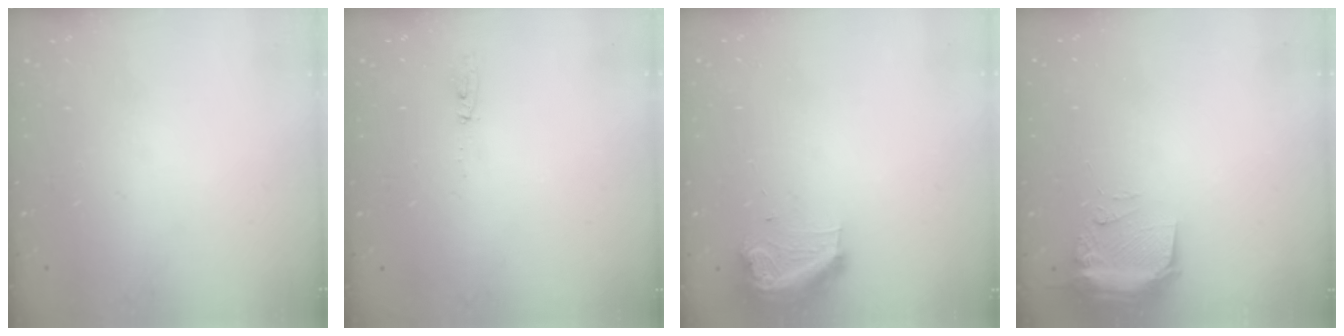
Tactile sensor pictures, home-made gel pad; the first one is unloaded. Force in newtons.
{"total": 16.2, "press": 5.8, "slide": 15.1}
{"total": 9.8, "press": 9.8, "slide": 0.5}
{"total": 11.4, "press": 10.0, "slide": 5.4}